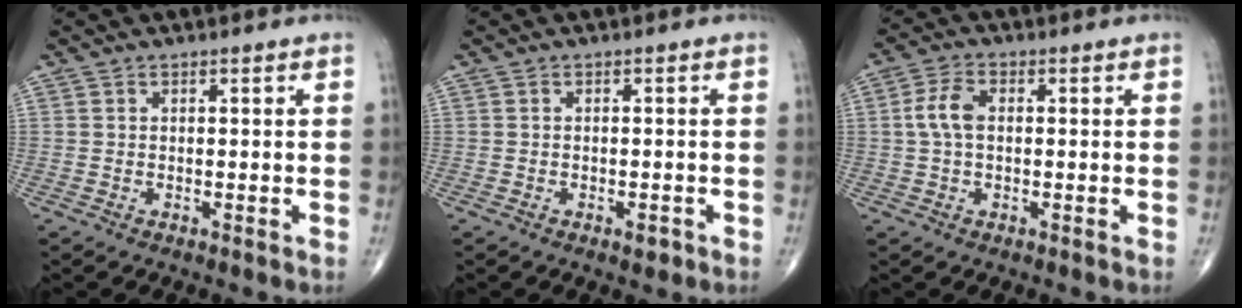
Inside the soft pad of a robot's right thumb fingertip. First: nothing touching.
{"total": 1.5, "force": [-0.9, 0.6, 1.1], "torque": [-0.013, 0.000, -0.013]}
{"total": 5.0, "force": [0.4, 2.9, 4.1], "torque": [-0.093, 0.014, 0.003]}